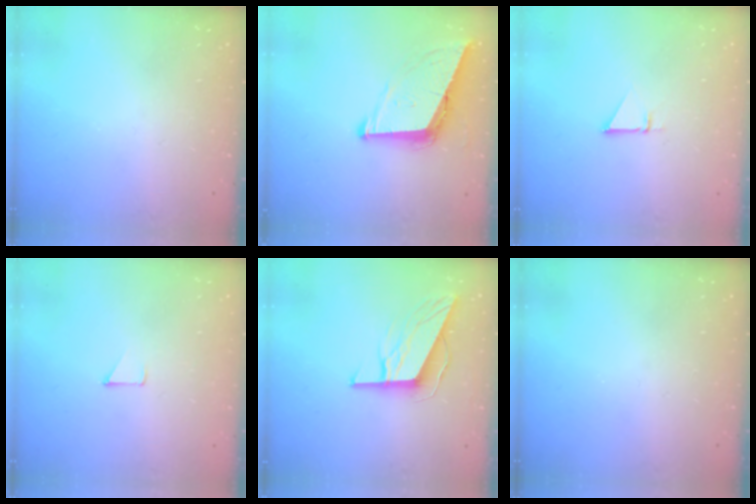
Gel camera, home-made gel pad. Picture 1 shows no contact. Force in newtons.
{"total": 8.7, "press": 8.4, "slide": 2.4}
{"total": 1.4, "press": 1.4, "slide": 0.0}
{"total": 2.9, "press": 2.8, "slide": 0.3}
{"total": 9.7, "press": 9.5, "slide": 1.9}
{"total": 0.0}